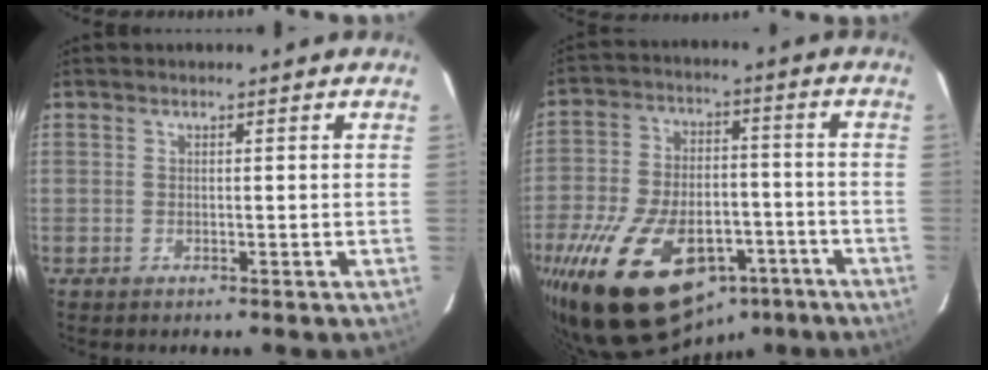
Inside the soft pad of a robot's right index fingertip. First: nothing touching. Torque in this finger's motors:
{"motor_torque": [1.91, -0.23, 1.05, 0.21]}